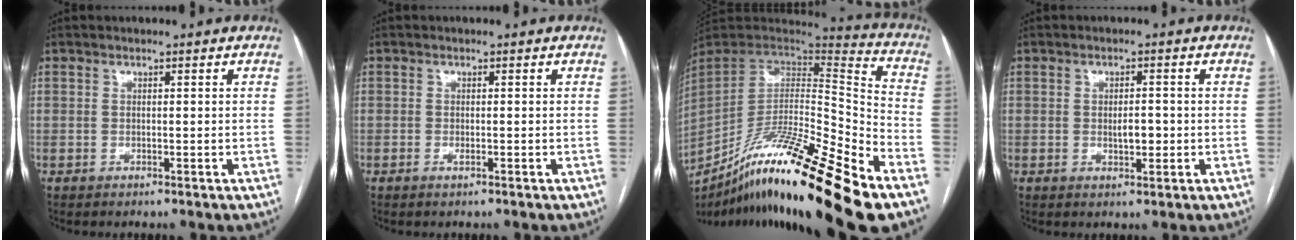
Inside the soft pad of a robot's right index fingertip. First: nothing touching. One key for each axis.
{"total": 0.7, "fx": -0.4, "fy": 0.1, "fz": 0.5, "tx": -0.010, "ty": -0.001, "tz": -0.006}
{"total": 26.0, "fx": -18.0, "fy": 0.9, "fz": 18.7, "tx": -0.287, "ty": -0.031, "tz": -0.323}
{"total": 2.8, "fx": -0.3, "fy": 1.1, "fz": 2.5, "tx": -0.042, "ty": 0.001, "tz": -0.002}